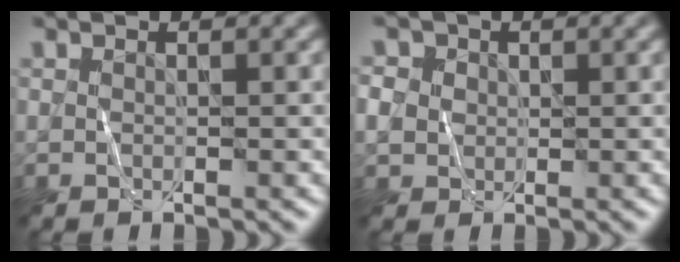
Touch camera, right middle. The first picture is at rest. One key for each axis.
{"total": 2.9, "fx": 0.4, "fy": 2.7, "fz": 1.1, "tx": -0.020, "ty": 0.014, "tz": 0.003}